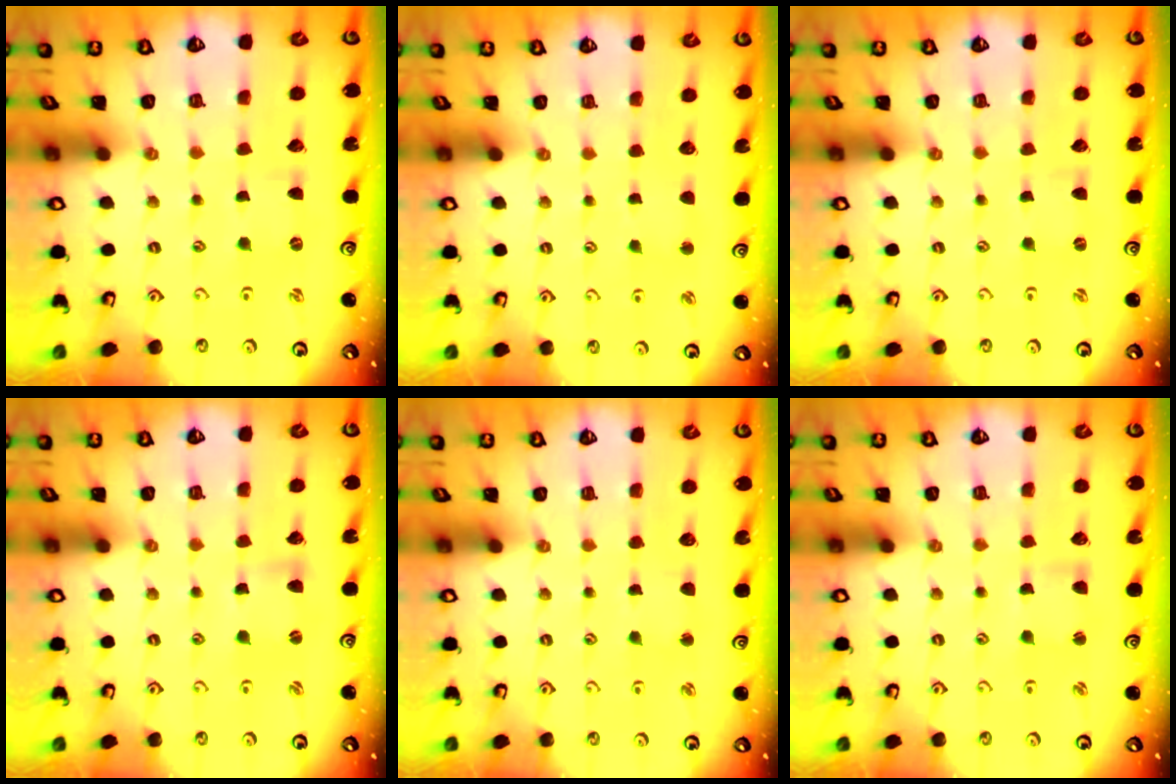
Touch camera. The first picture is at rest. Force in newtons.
{"total": 2.3, "press": 2.3, "slide": 0.2}
{"total": 0.0}
{"total": 2.5, "press": 2.5, "slide": 0.3}
{"total": 2.5, "press": 2.5, "slide": 0.5}
{"total": 2.4, "press": 2.3, "slide": 0.4}